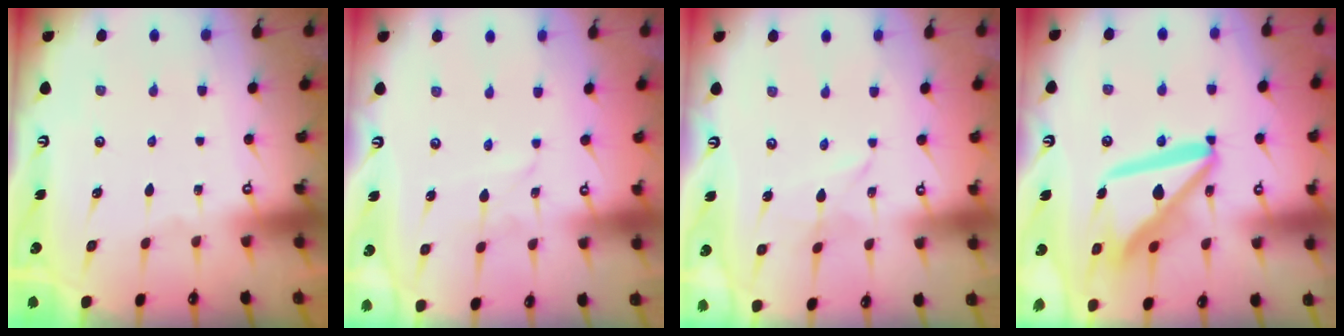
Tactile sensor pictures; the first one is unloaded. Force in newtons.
{"total": 1.2, "press": 1.2, "slide": 0.1}
{"total": 2.6, "press": 2.6, "slide": 0.3}
{"total": 16.6, "press": 16.4, "slide": 2.1}